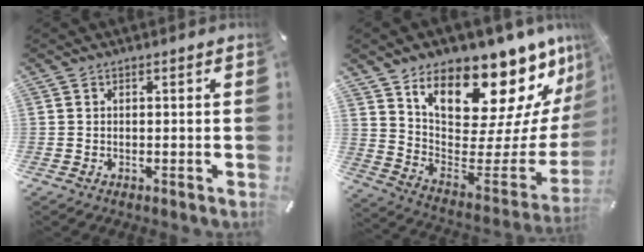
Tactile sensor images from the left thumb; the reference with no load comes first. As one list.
[{"total": 19.7, "force": [15.0, 8.8, 9.3], "torque": [-0.127, -0.126, 0.254]}]